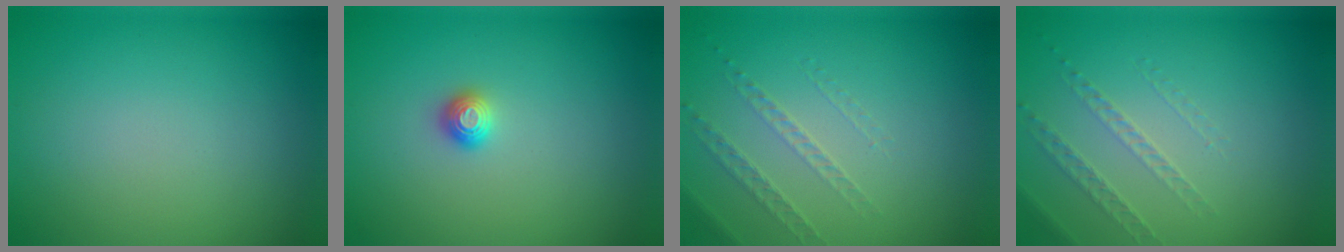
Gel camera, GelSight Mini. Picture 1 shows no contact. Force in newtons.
{"total": 1.1, "press": 1.1, "slide": 0.1}
{"total": 1.3, "press": 0.9, "slide": 0.9}
{"total": 1.3, "press": 0.9, "slide": 0.9}